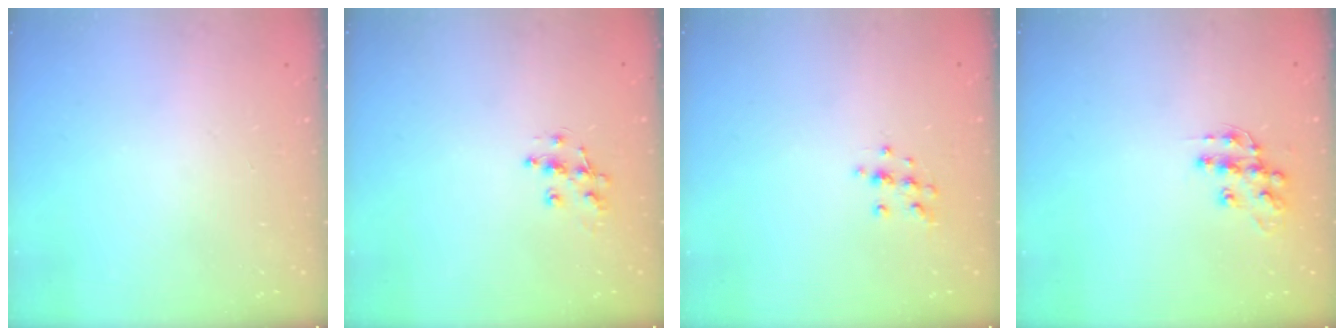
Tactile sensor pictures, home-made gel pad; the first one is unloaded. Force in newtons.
{"total": 8.5, "press": 8.4, "slide": 0.6}
{"total": 9.0, "press": 8.9, "slide": 0.8}
{"total": 10.6, "press": 10.6, "slide": 0.6}